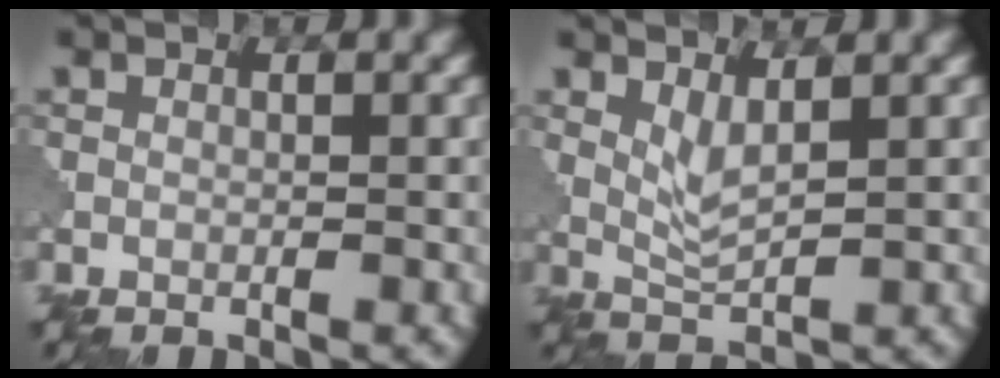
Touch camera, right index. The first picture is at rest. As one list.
[{"total": 2.2, "force": [1.1, 0.6, 1.9], "torque": [-0.045, -0.009, 0.025]}]